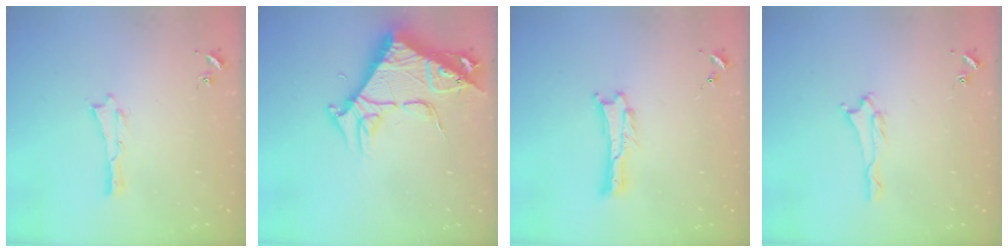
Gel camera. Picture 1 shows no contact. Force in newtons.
{"total": 10.0, "press": 9.9, "slide": 1.3}
{"total": 0.0}
{"total": 1.6, "press": 1.6, "slide": 0.1}